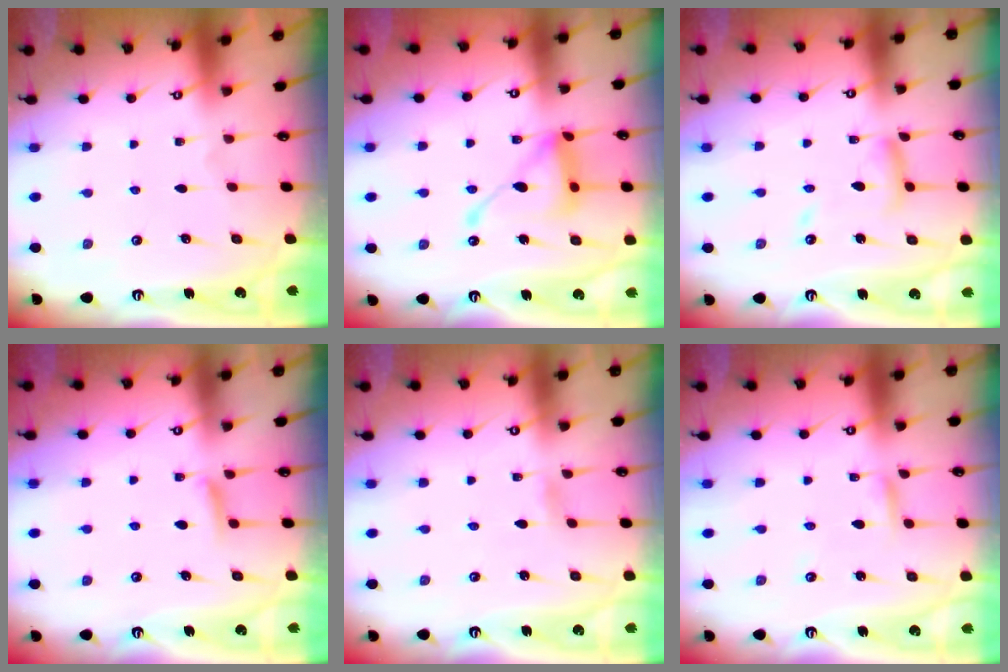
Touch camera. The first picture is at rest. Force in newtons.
{"total": 16.7, "press": 16.6, "slide": 1.5}
{"total": 10.9, "press": 10.8, "slide": 1.0}
{"total": 5.9, "press": 5.8, "slide": 0.8}
{"total": 1.2, "press": 1.1, "slide": 0.2}
{"total": 2.4, "press": 2.4, "slide": 0.0}